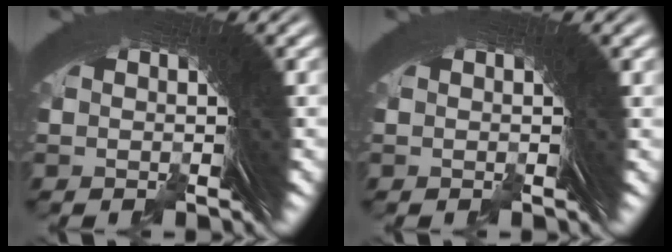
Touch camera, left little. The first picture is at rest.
{"total": 0.5, "force": [0.2, -0.2, 0.5], "torque": [-0.005, 0.002, 0.002]}